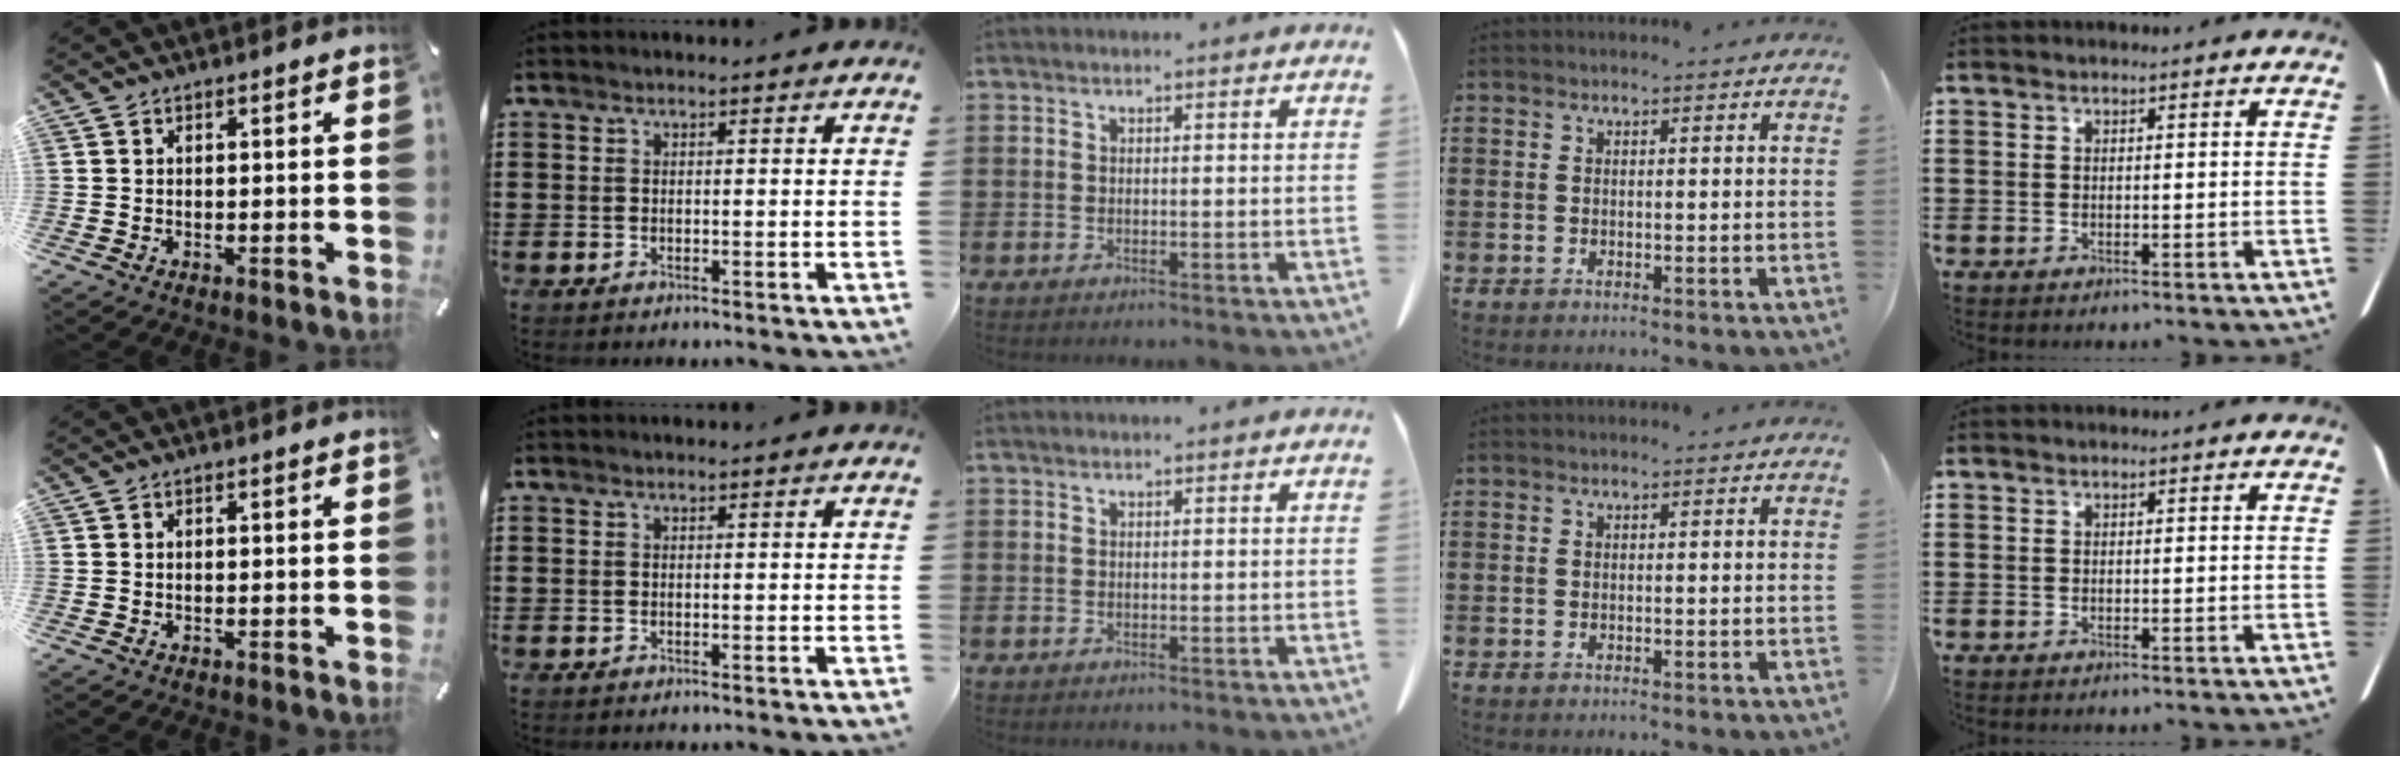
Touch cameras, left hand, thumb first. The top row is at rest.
{}